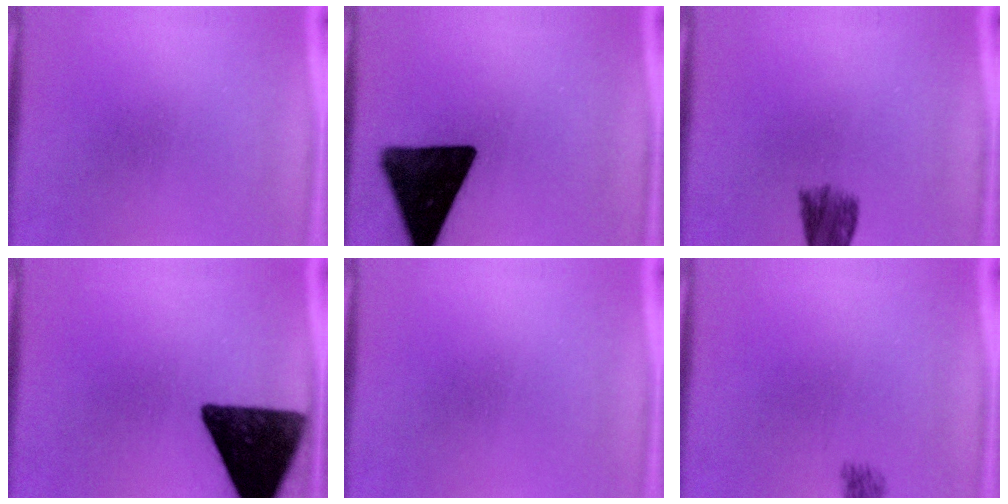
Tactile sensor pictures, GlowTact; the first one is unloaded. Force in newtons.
{"total": 16.8}
{"total": 5.2}
{"total": 16.3}
{"total": 0.0}
{"total": 1.8}